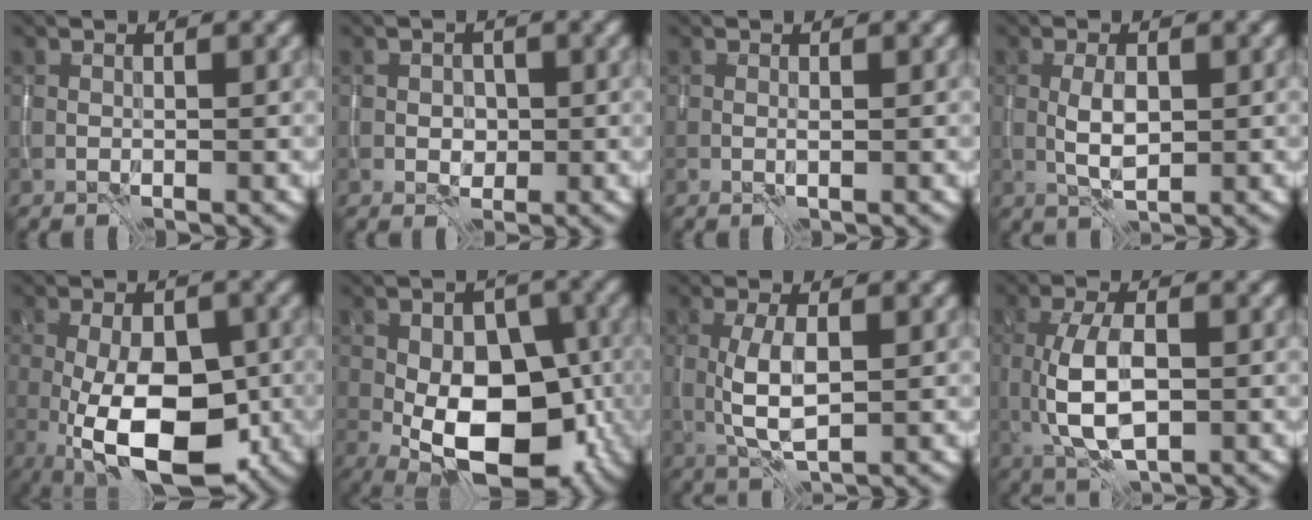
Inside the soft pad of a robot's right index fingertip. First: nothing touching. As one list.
[{"total": 1.8, "force": [-0.2, 1.6, 0.9], "torque": [-0.016, -0.002, -0.002]}, {"total": 0.0}, {"total": 2.8, "force": [-0.2, 1.2, 2.5], "torque": [-0.053, 0.000, 0.000]}, {"total": 11.5, "force": [-3.6, 5.7, 9.2], "torque": [-0.152, -0.012, -0.055]}, {"total": 13.5, "force": [-3.3, 8.0, 10.3], "torque": [-0.139, -0.008, -0.044]}, {"total": 4.1, "force": [0.0, 1.5, 3.8], "torque": [-0.085, -0.001, 0.003]}, {"total": 6.4, "force": [-0.3, 3.1, 5.6], "torque": [-0.122, -0.003, -0.002]}]